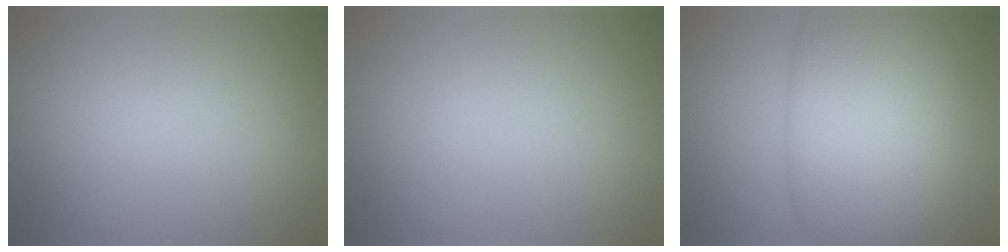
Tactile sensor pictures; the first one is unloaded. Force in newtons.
{"total": 0.0}
{"total": 11.2, "press": 11.2, "slide": 0.4}